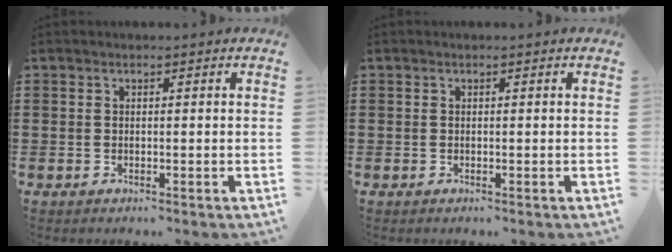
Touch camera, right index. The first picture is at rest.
{"total": 0.0}